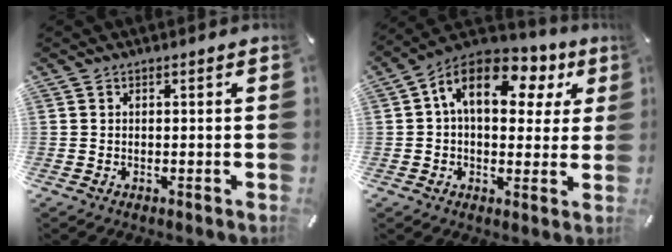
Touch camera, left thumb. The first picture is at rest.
{"total": 14.8, "force": [5.4, 8.9, 10.5], "torque": [-0.160, -0.010, 0.090]}